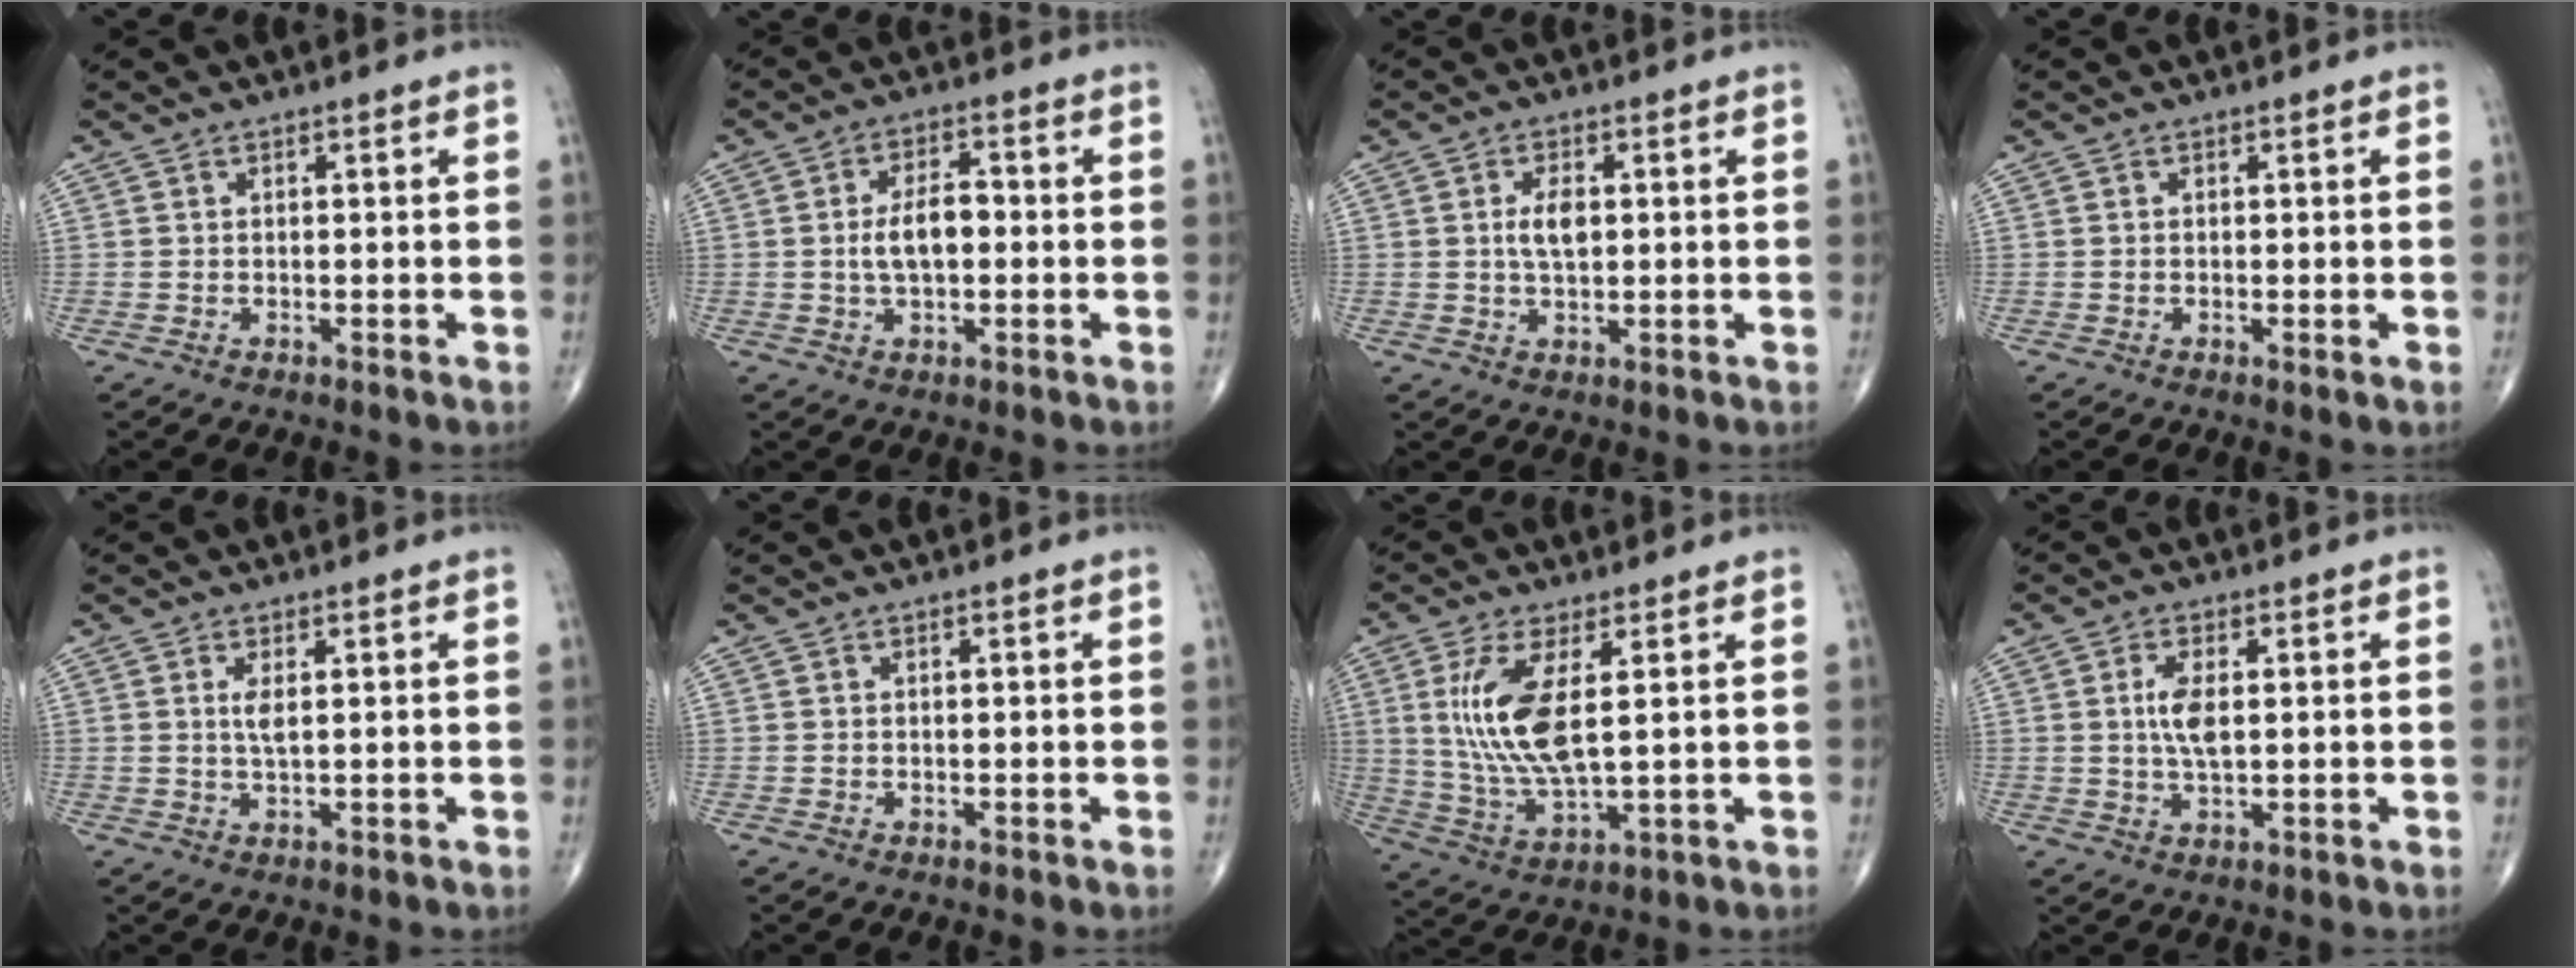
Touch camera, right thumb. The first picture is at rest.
{"total": 6.8, "force": [-0.3, 3.5, 5.8], "torque": [-0.104, 0.014, -0.009]}
{"total": 4.4, "force": [0.6, 2.2, 3.7], "torque": [-0.068, -0.003, 0.010]}
{"total": 0.6, "force": [-0.1, 0.1, 0.6], "torque": [-0.012, -0.003, -0.002]}
{"total": 2.2, "force": [0.6, 0.5, 2.0], "torque": [-0.043, -0.004, 0.016]}
{"total": 0.0}
{"total": 12.4, "force": [2.6, 4.2, 11.4], "torque": [-0.250, -0.019, 0.061]}
{"total": 5.0, "force": [0.7, 2.1, 4.5], "torque": [-0.091, -0.002, 0.014]}